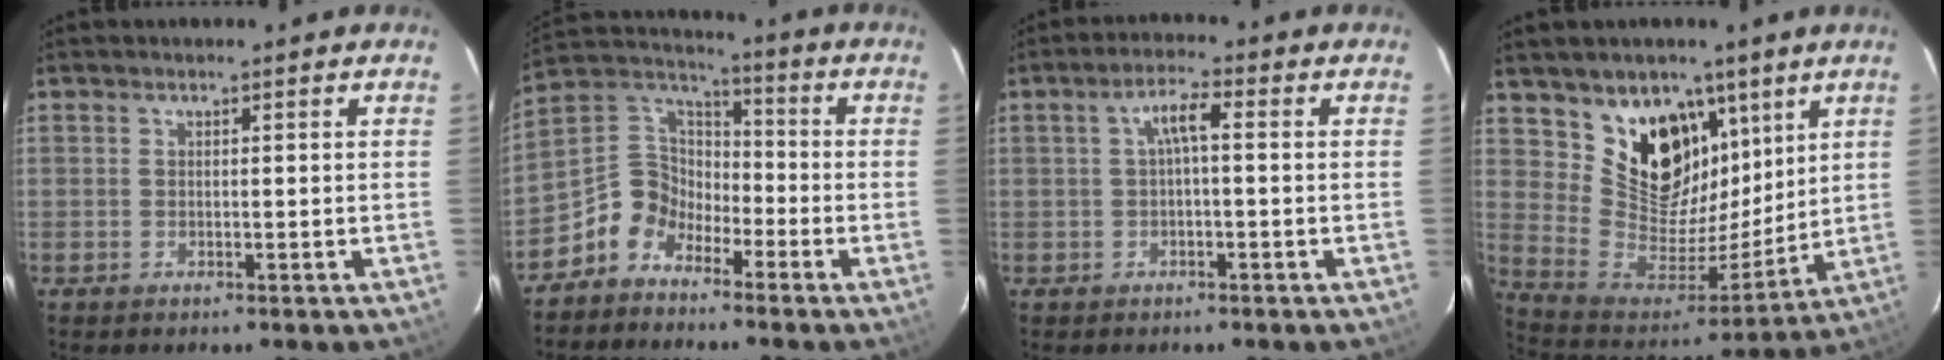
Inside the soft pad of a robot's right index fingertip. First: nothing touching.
{"total": 8.2, "force": [-5.7, 5.7, 1.9], "torque": [-0.053, 0.045, -0.134]}
{"total": 3.6, "force": [0.0, 0.8, 3.5], "torque": [-0.069, 0.012, 0.004]}
{"total": 17.1, "force": [9.8, 12.2, 6.9], "torque": [-0.141, -0.009, 0.189]}